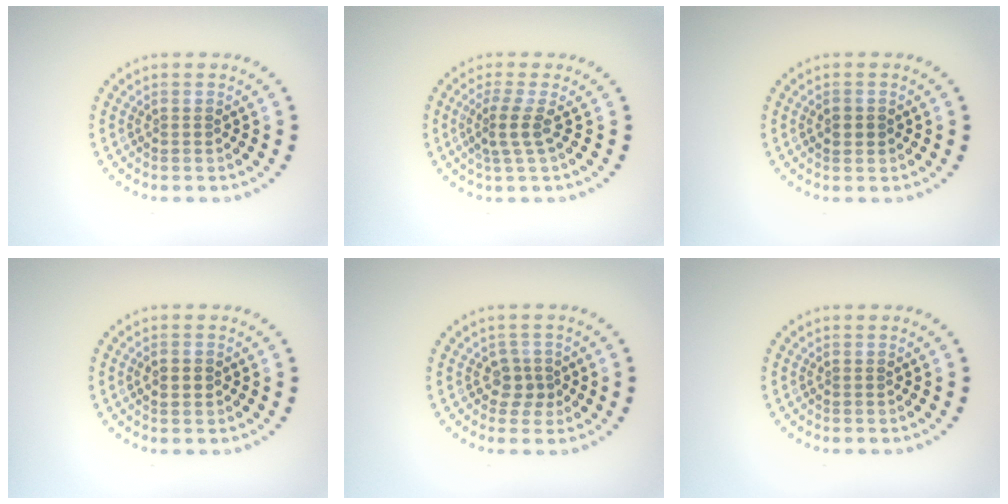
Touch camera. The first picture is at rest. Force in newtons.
{"total": 2.2, "press": 1.5, "slide": 1.7}
{"total": 1.4, "press": 1.4, "slide": 0.3}
{"total": 2.0, "press": 2.0, "slide": 0.1}
{"total": 1.9, "press": 1.6, "slide": 1.1}
{"total": 0.0}